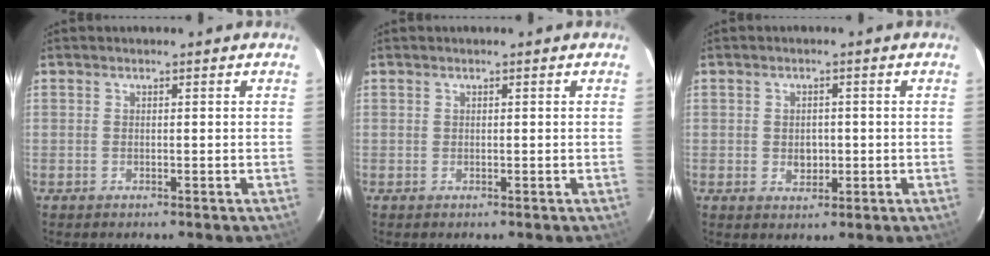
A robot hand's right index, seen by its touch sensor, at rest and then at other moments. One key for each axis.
{"total": 0.0}
{"total": 3.2, "fx": -0.4, "fy": 2.7, "fz": 1.7, "tx": -0.030, "ty": 0.002, "tz": -0.002}